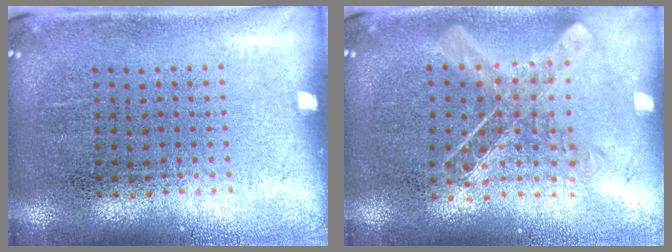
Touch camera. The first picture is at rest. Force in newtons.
{"total": 0.9, "press": 0.9, "slide": 0.0}